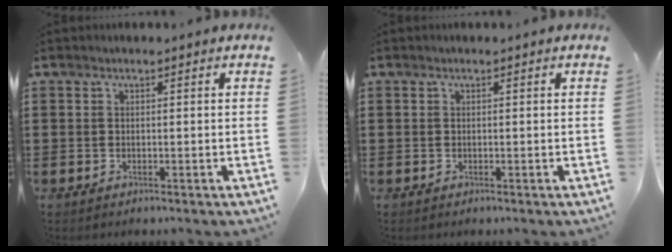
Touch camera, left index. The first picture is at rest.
{"total": 0.0}